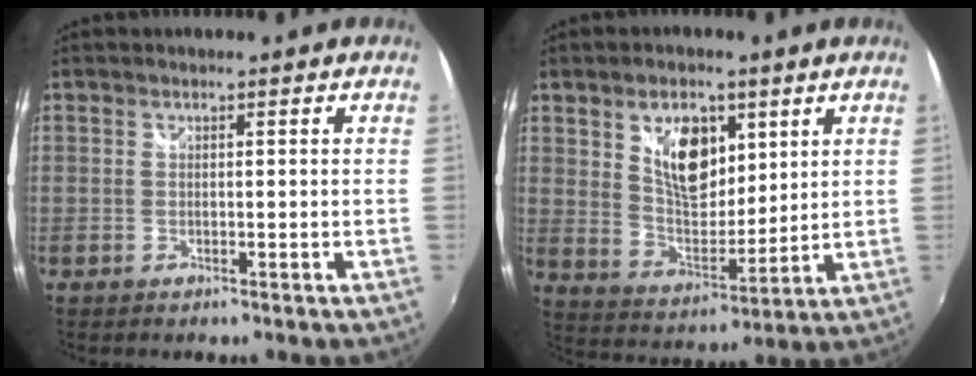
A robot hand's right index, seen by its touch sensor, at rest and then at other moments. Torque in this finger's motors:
{"motor_torque": [0.39, 0.23, 0.31, 0.07]}